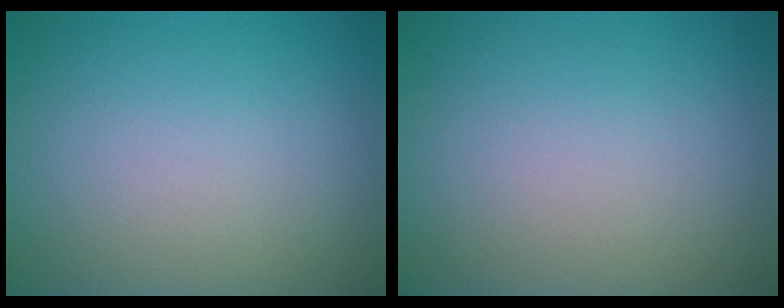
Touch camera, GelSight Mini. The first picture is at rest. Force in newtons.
{"total": 0.0}